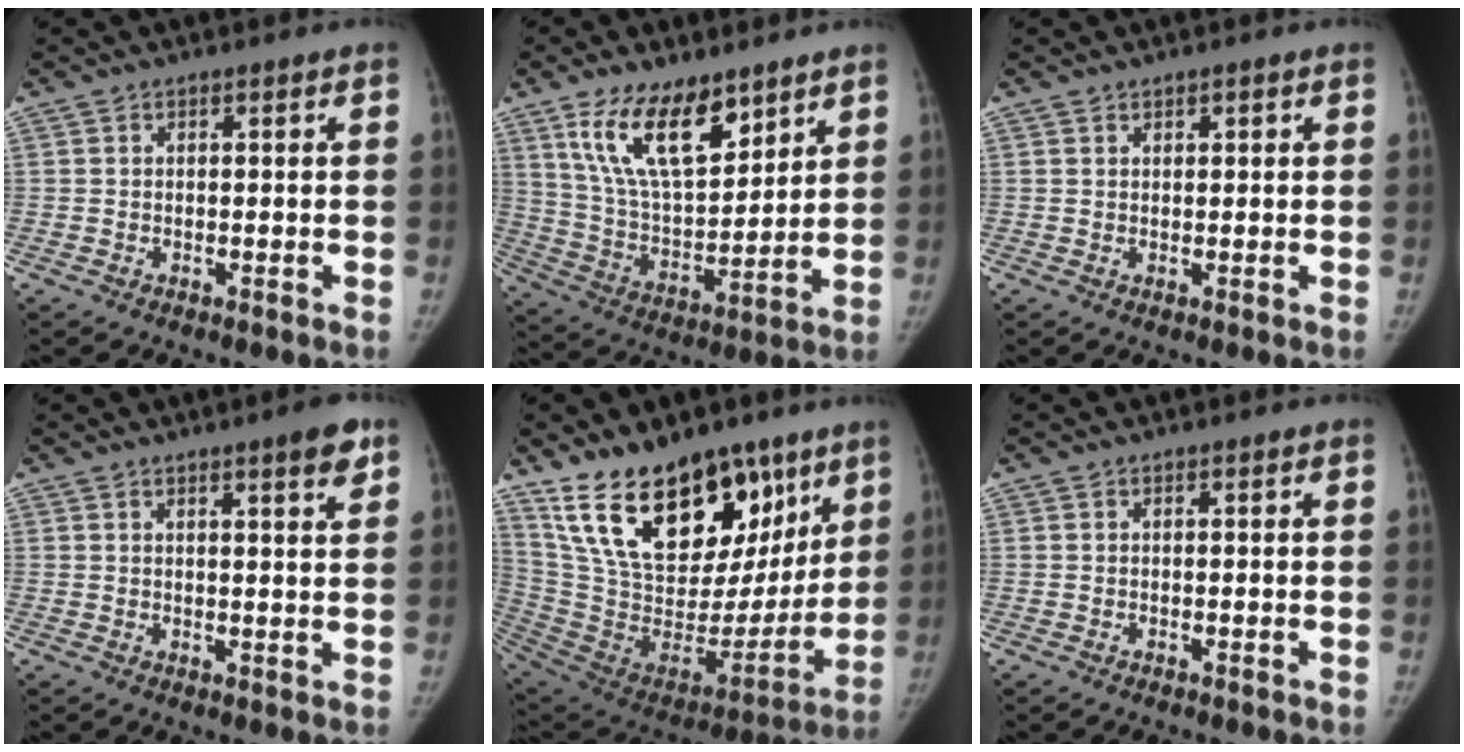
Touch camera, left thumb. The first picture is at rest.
{"total": 16.3, "force": [10.1, 7.2, 10.5], "torque": [-0.153, -0.054, 0.198]}
{"total": 1.0, "force": [0.6, 0.5, 0.6], "torque": [-0.003, -0.002, 0.008]}
{"total": 4.5, "force": [2.9, 0.6, 3.5], "torque": [-0.040, -0.016, 0.038]}
{"total": 28.3, "force": [17.6, 14.7, 16.5], "torque": [-0.227, -0.060, 0.307]}
{"total": 0.0}